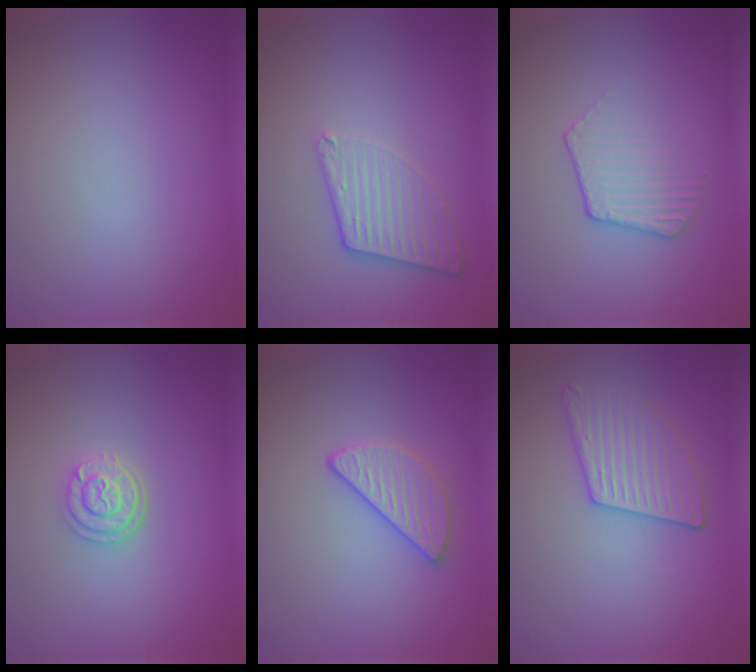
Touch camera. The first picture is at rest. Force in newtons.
{"total": 4.1, "press": 2.9, "slide": 2.8}
{"total": 2.3, "press": 1.8, "slide": 1.4}
{"total": 2.6, "press": 2.2, "slide": 1.3}
{"total": 2.9, "press": 2.6, "slide": 1.3}
{"total": 2.9, "press": 2.9, "slide": 0.6}